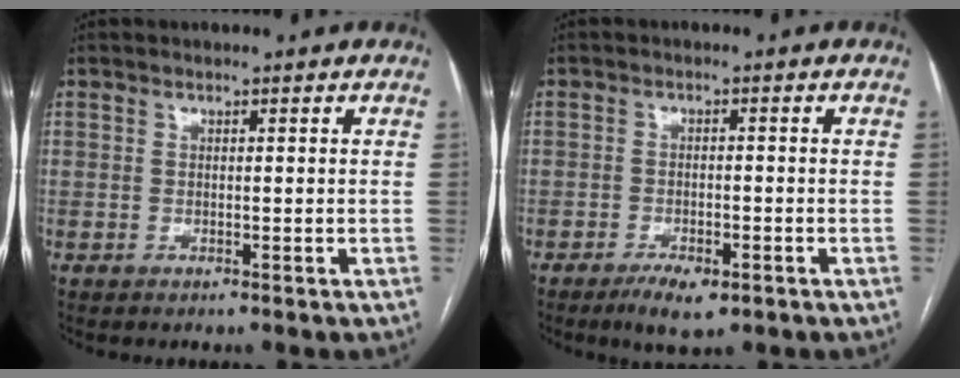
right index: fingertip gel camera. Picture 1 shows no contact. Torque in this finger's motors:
{"motor_torque": [0.20, -0.14, 0.16, 0.05]}